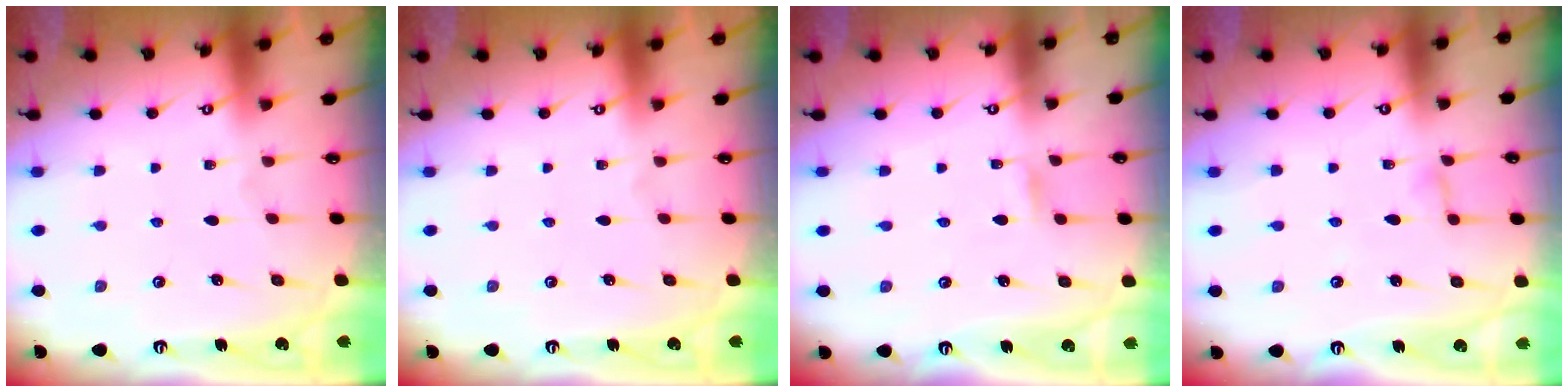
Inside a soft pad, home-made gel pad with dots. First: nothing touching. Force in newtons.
{"total": 0.0}
{"total": 1.1, "press": 1.1, "slide": 0.1}
{"total": 2.9, "press": 2.9, "slide": 0.2}